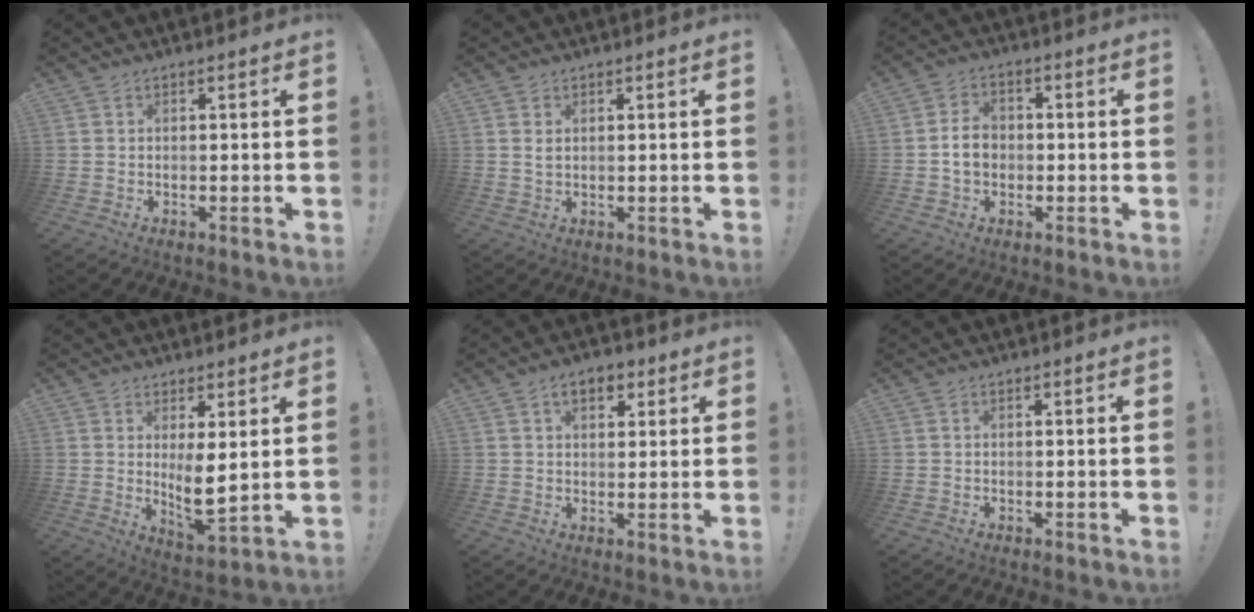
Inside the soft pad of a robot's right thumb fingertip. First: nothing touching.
{"total": 1.5, "force": [0.8, 0.9, 1.0], "torque": [-0.012, -0.002, 0.012]}
{"total": 6.9, "force": [-0.6, 5.5, 4.2], "torque": [-0.058, 0.009, -0.010]}
{"total": 8.1, "force": [2.2, 2.4, 7.4], "torque": [-0.109, -0.037, 0.039]}
{"total": 6.1, "force": [2.8, 3.8, 3.8], "torque": [-0.048, 0.000, 0.049]}
{"total": 0.5, "force": [0.1, 0.5, -0.2], "torque": [0.003, 0.001, 0.002]}